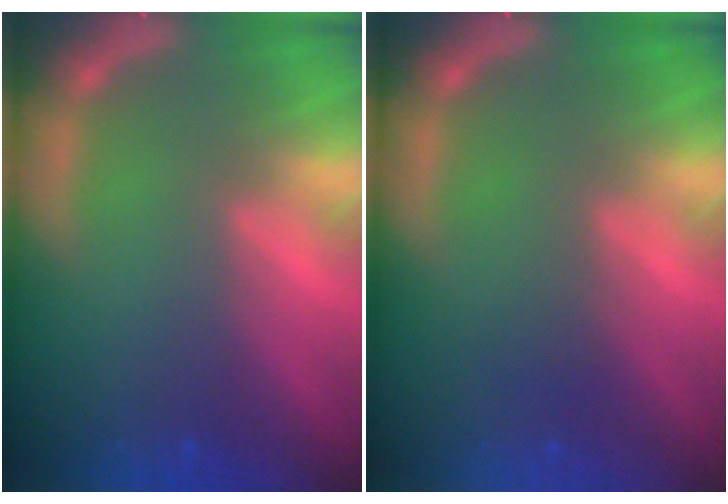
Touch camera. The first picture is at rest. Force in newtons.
{"total": 1.0}